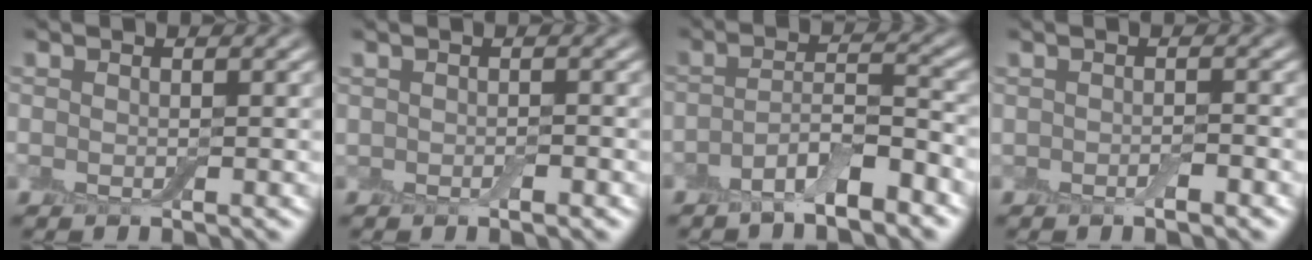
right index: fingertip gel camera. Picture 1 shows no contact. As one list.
[{"total": 0.9, "force": [-0.2, 0.4, 0.8], "torque": [-0.011, -0.002, -0.003]}, {"total": 4.5, "force": [-2.8, 1.2, 3.3], "torque": [-0.059, 0.003, -0.055]}, {"total": 1.2, "force": [-0.5, 0.4, 1.0], "torque": [-0.017, -0.004, -0.009]}]